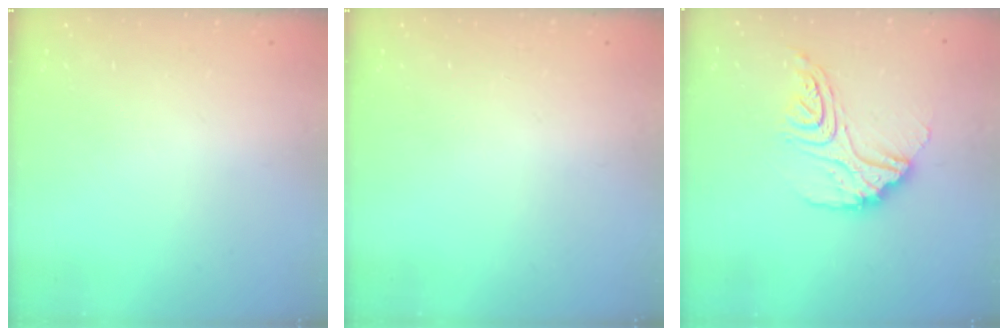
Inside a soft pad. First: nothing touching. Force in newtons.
{"total": 0.0}
{"total": 14.0, "press": 14.0, "slide": 0.8}